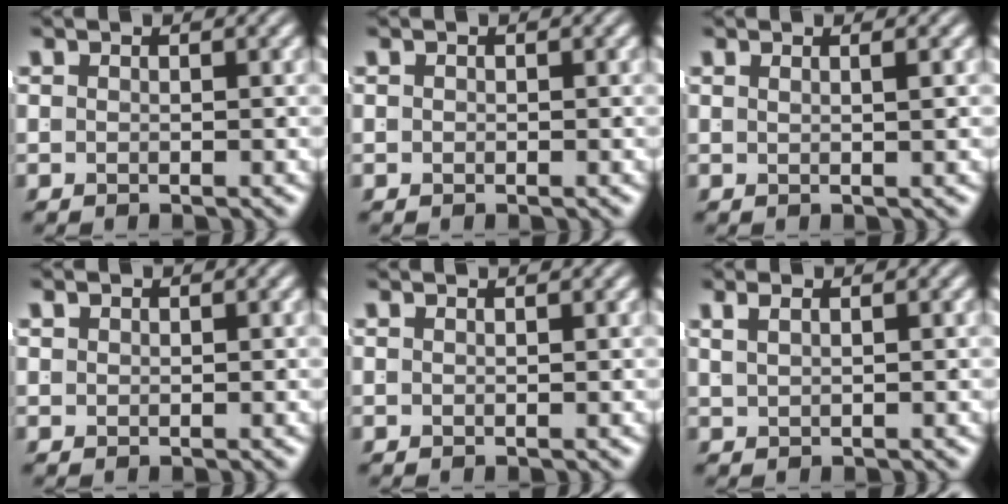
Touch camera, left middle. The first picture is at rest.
{"total": 0.0}
{"total": 1.6, "force": [0.3, -1.4, 0.7], "torque": [-0.002, -0.002, 0.010]}
{"total": 0.6, "force": [0.5, -0.3, 0.0], "torque": [0.006, -0.002, 0.017]}
{"total": 0.9, "force": [0.6, -0.6, -0.1], "torque": [0.011, 0.000, 0.011]}
{"total": 1.2, "force": [0.7, -0.8, 0.6], "torque": [0.000, 0.002, 0.022]}